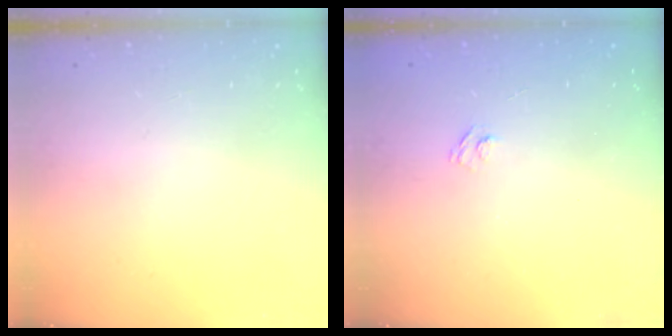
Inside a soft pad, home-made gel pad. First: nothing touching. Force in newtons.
{"total": 2.7, "press": 2.5, "slide": 0.9}